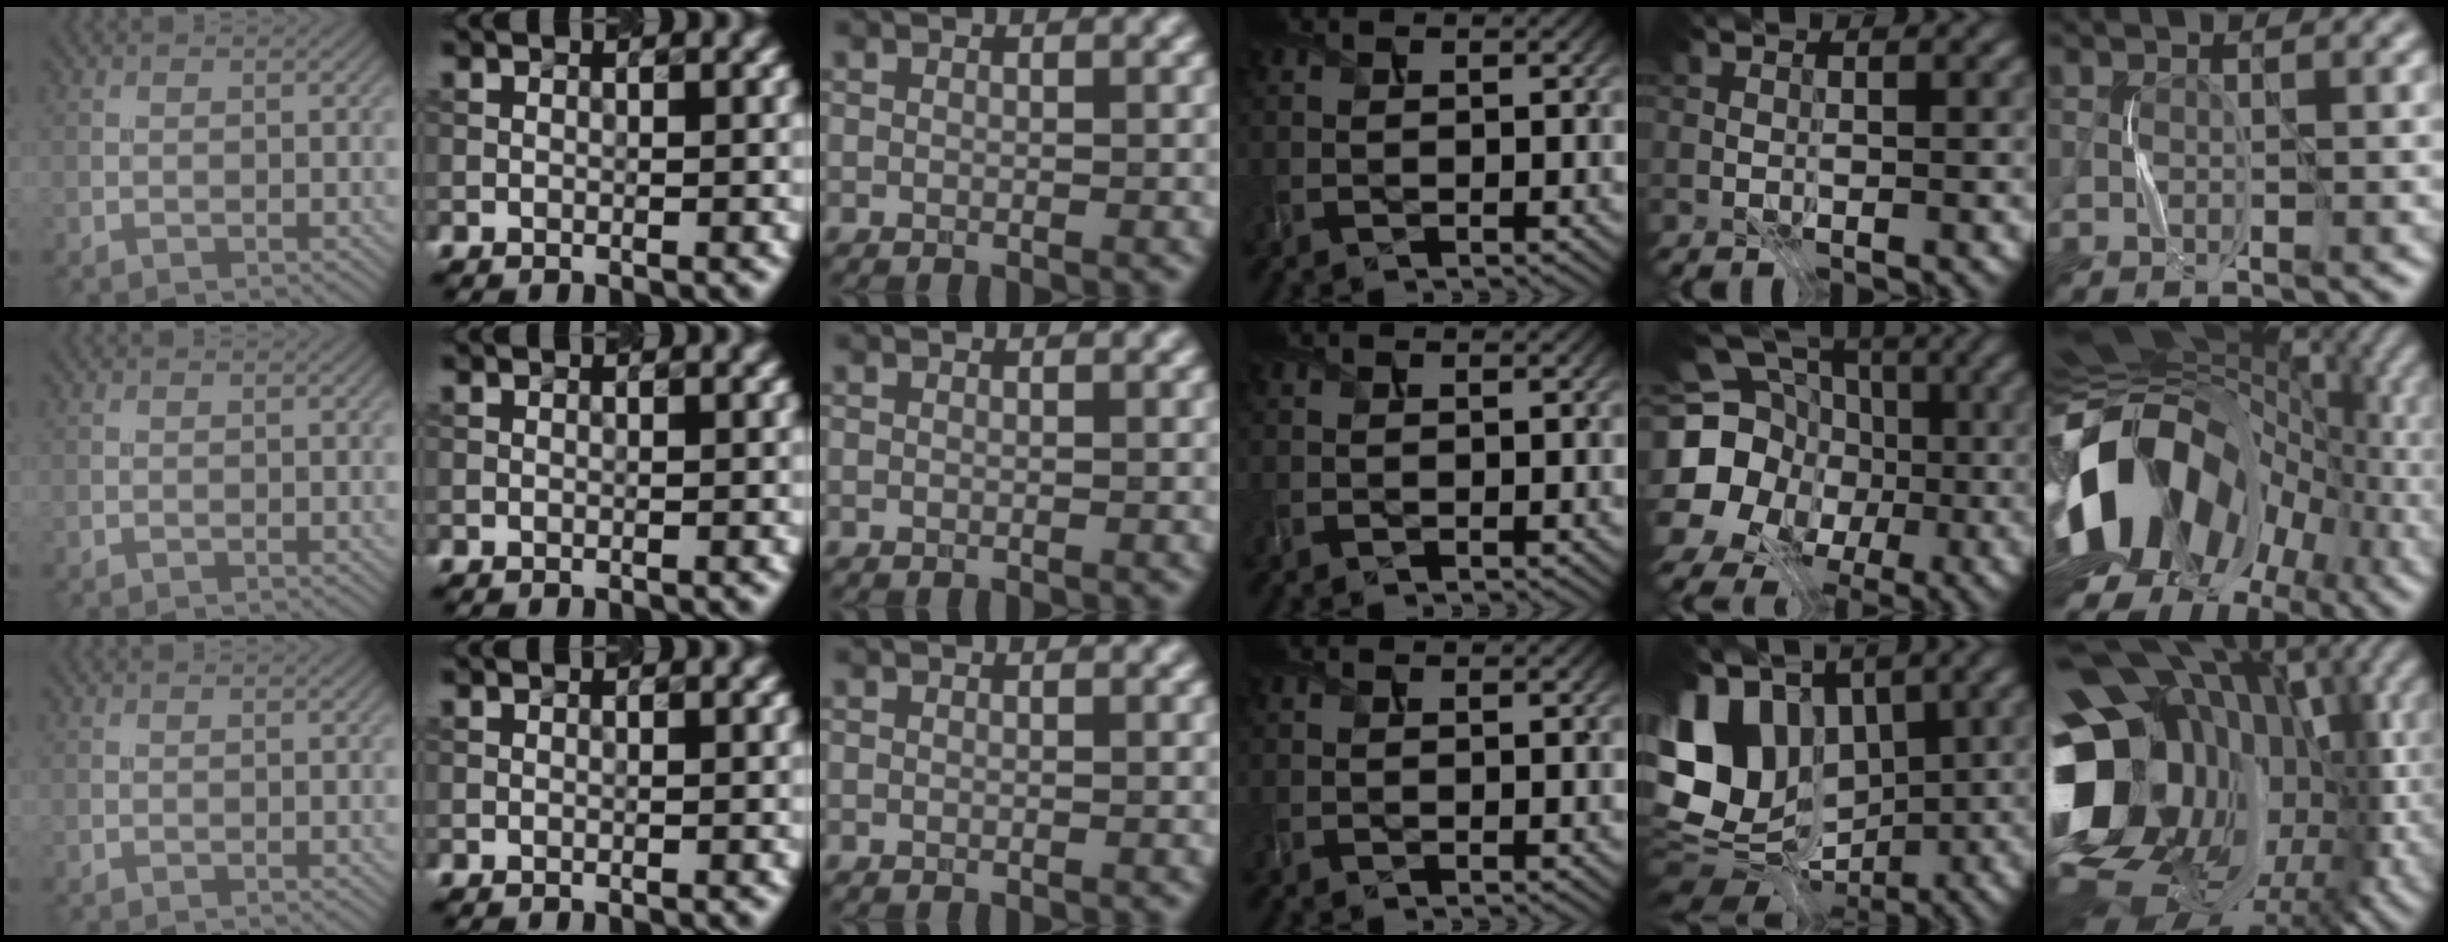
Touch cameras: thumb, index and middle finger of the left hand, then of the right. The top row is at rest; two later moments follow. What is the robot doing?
{"motion": "press", "object": "stapler"}